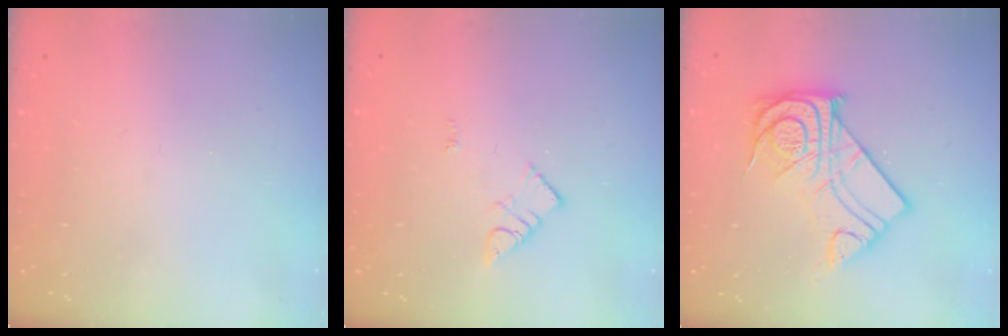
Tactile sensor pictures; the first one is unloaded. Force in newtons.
{"total": 3.6, "press": 3.6, "slide": 0.4}
{"total": 16.6, "press": 16.5, "slide": 1.4}